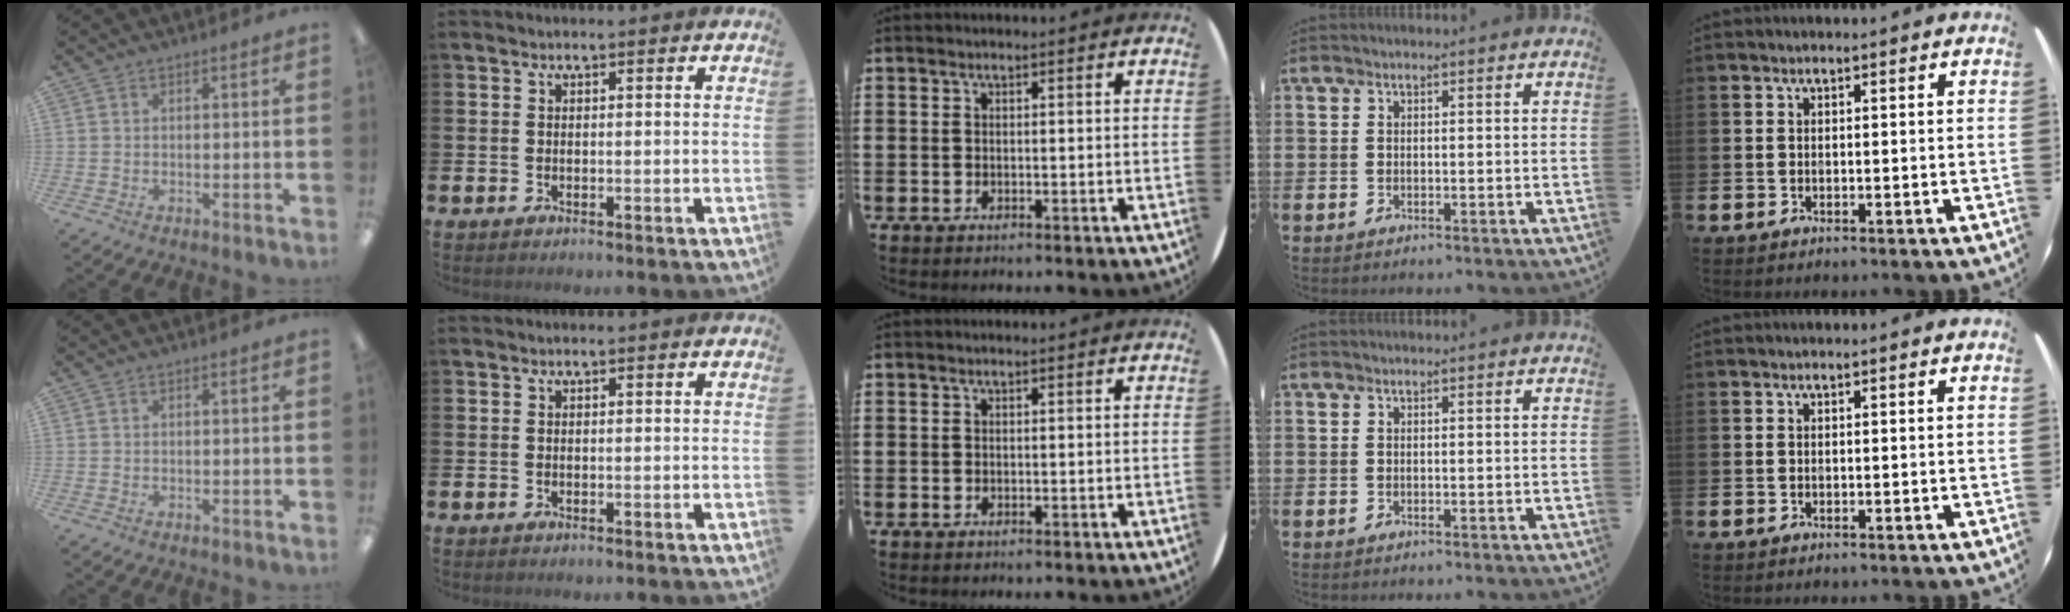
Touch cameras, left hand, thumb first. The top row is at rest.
{}